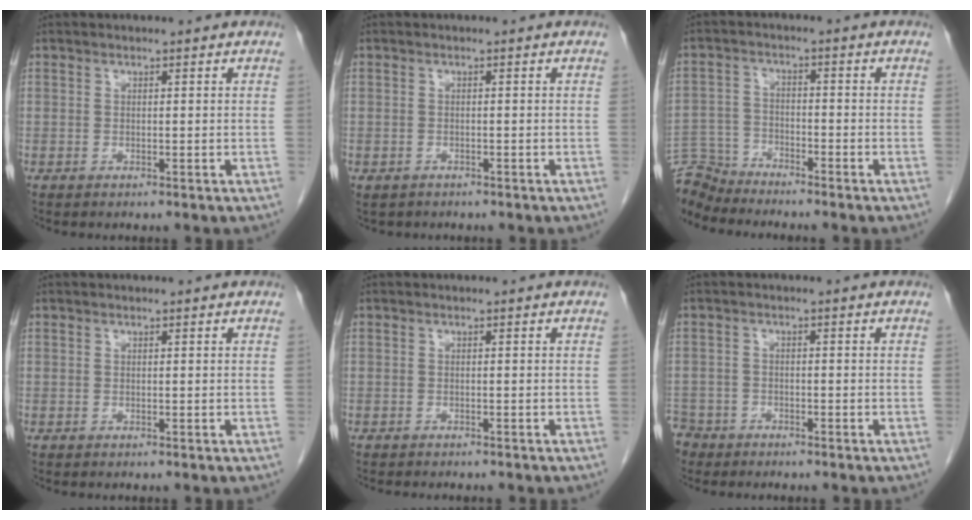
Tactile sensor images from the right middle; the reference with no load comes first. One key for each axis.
{"total": 2.0, "fx": -1.5, "fy": 1.2, "fz": 0.3, "tx": -0.015, "ty": -0.001, "tz": -0.019}
{"total": 7.1, "fx": -7.0, "fy": 0.4, "fz": -0.4, "tx": 0.000, "ty": 0.002, "tz": -0.138}
{"total": 0.0}
{"total": 3.7, "fx": -3.3, "fy": 0.9, "fz": 1.4, "tx": -0.019, "ty": -0.005, "tz": -0.039}
{"total": 4.8, "fx": -4.0, "fy": 2.6, "fz": -0.2, "tx": -0.002, "ty": -0.001, "tz": -0.080}